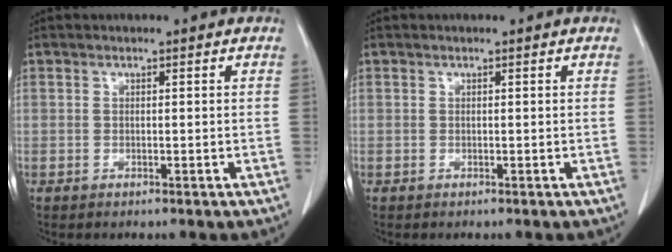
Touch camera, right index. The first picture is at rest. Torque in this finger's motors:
{"motor_torque": [0.00, 0.00, 0.00, -0.01]}